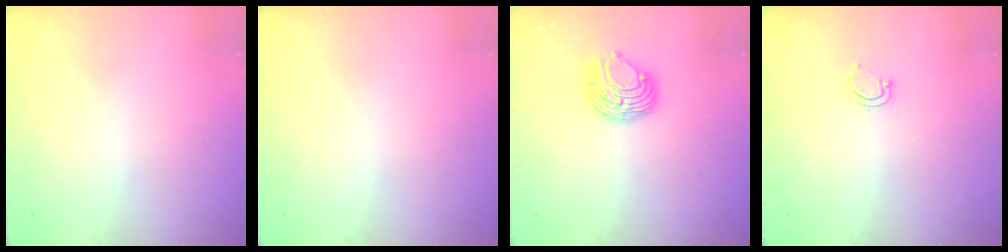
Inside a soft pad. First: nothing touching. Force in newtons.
{"total": 0.0}
{"total": 8.9, "press": 8.9, "slide": 0.7}
{"total": 3.0, "press": 3.0, "slide": 0.2}